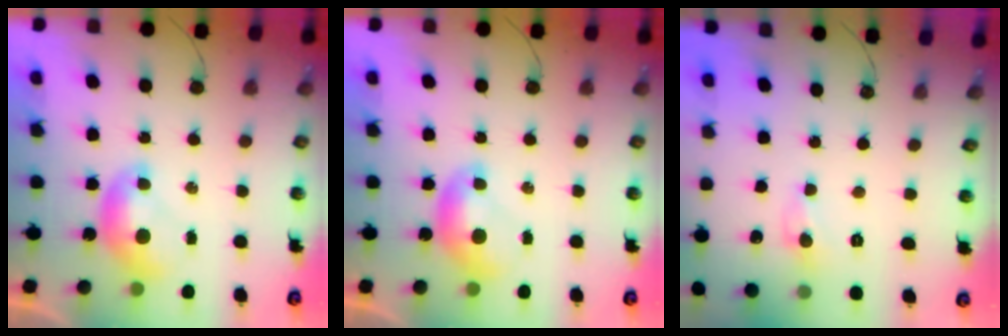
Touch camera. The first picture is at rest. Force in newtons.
{"total": 0.0}
{"total": 0.0}